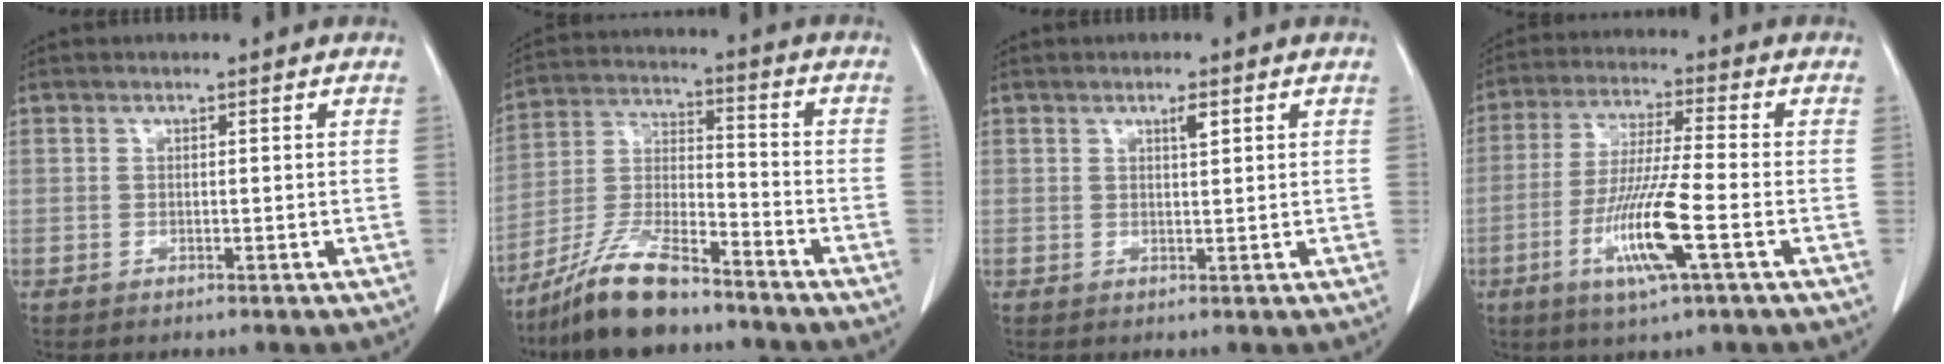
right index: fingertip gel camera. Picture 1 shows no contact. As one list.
[{"total": 12.2, "force": [-9.8, 2.5, 6.7], "torque": [-0.141, -0.006, -0.184]}, {"total": 1.5, "force": [0.8, 0.2, 1.3], "torque": [-0.024, -0.003, 0.013]}, {"total": 11.6, "force": [-4.1, 0.1, 10.8], "torque": [-0.215, -0.019, -0.080]}]